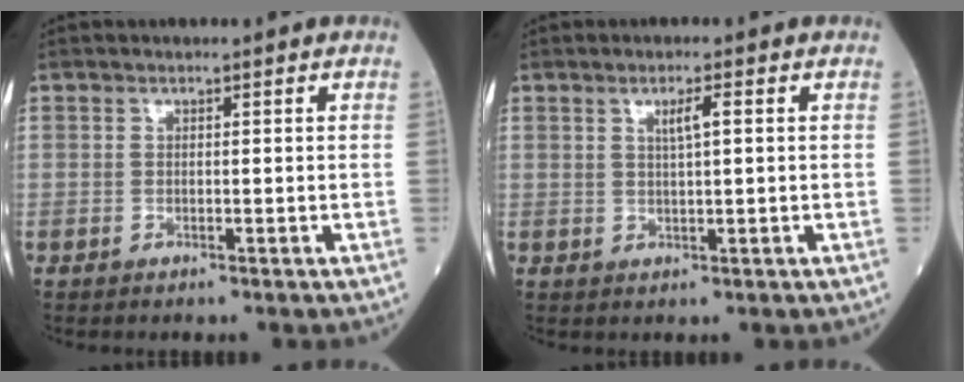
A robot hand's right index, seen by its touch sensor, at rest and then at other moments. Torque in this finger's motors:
{"motor_torque": [0.09, 0.03, -0.03, 0.00]}